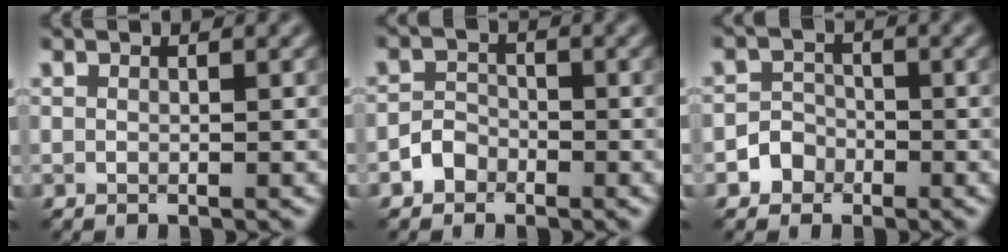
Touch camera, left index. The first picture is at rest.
{"total": 1.9, "force": [-1.2, 1.4, 0.4], "torque": [-0.002, 0.009, -0.025]}
{"total": 2.3, "force": [-1.2, 1.9, 0.3], "torque": [0.017, 0.009, -0.028]}